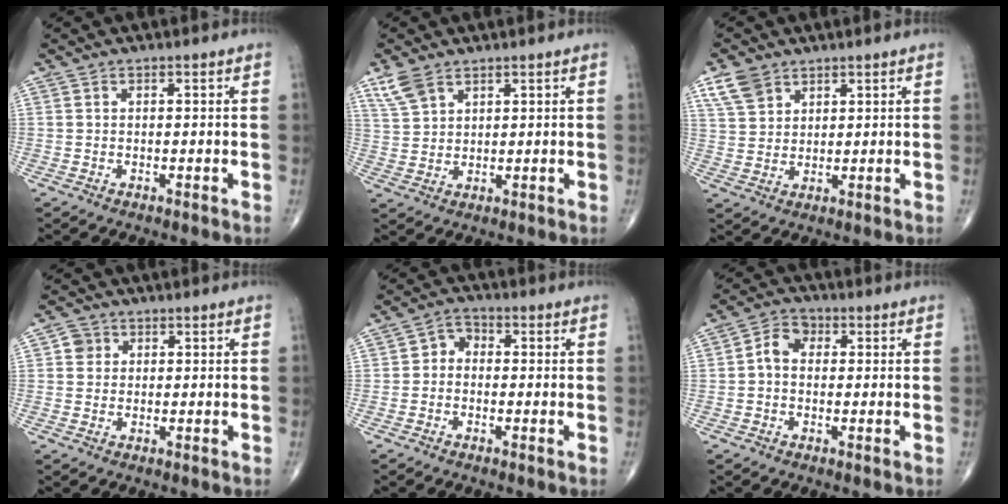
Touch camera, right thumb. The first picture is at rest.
{"total": 5.1, "force": [3.5, 2.7, 2.6], "torque": [-0.050, -0.008, 0.078]}
{"total": 5.7, "force": [3.7, 3.7, 2.3], "torque": [-0.033, -0.012, 0.078]}
{"total": 2.6, "force": [0.6, 2.5, 0.6], "torque": [0.004, 0.001, 0.005]}
{"total": 3.4, "force": [-0.4, 2.7, 2.1], "torque": [-0.017, 0.014, -0.023]}
{"total": 4.8, "force": [0.1, 3.7, 3.1], "torque": [-0.043, 0.017, -0.008]}